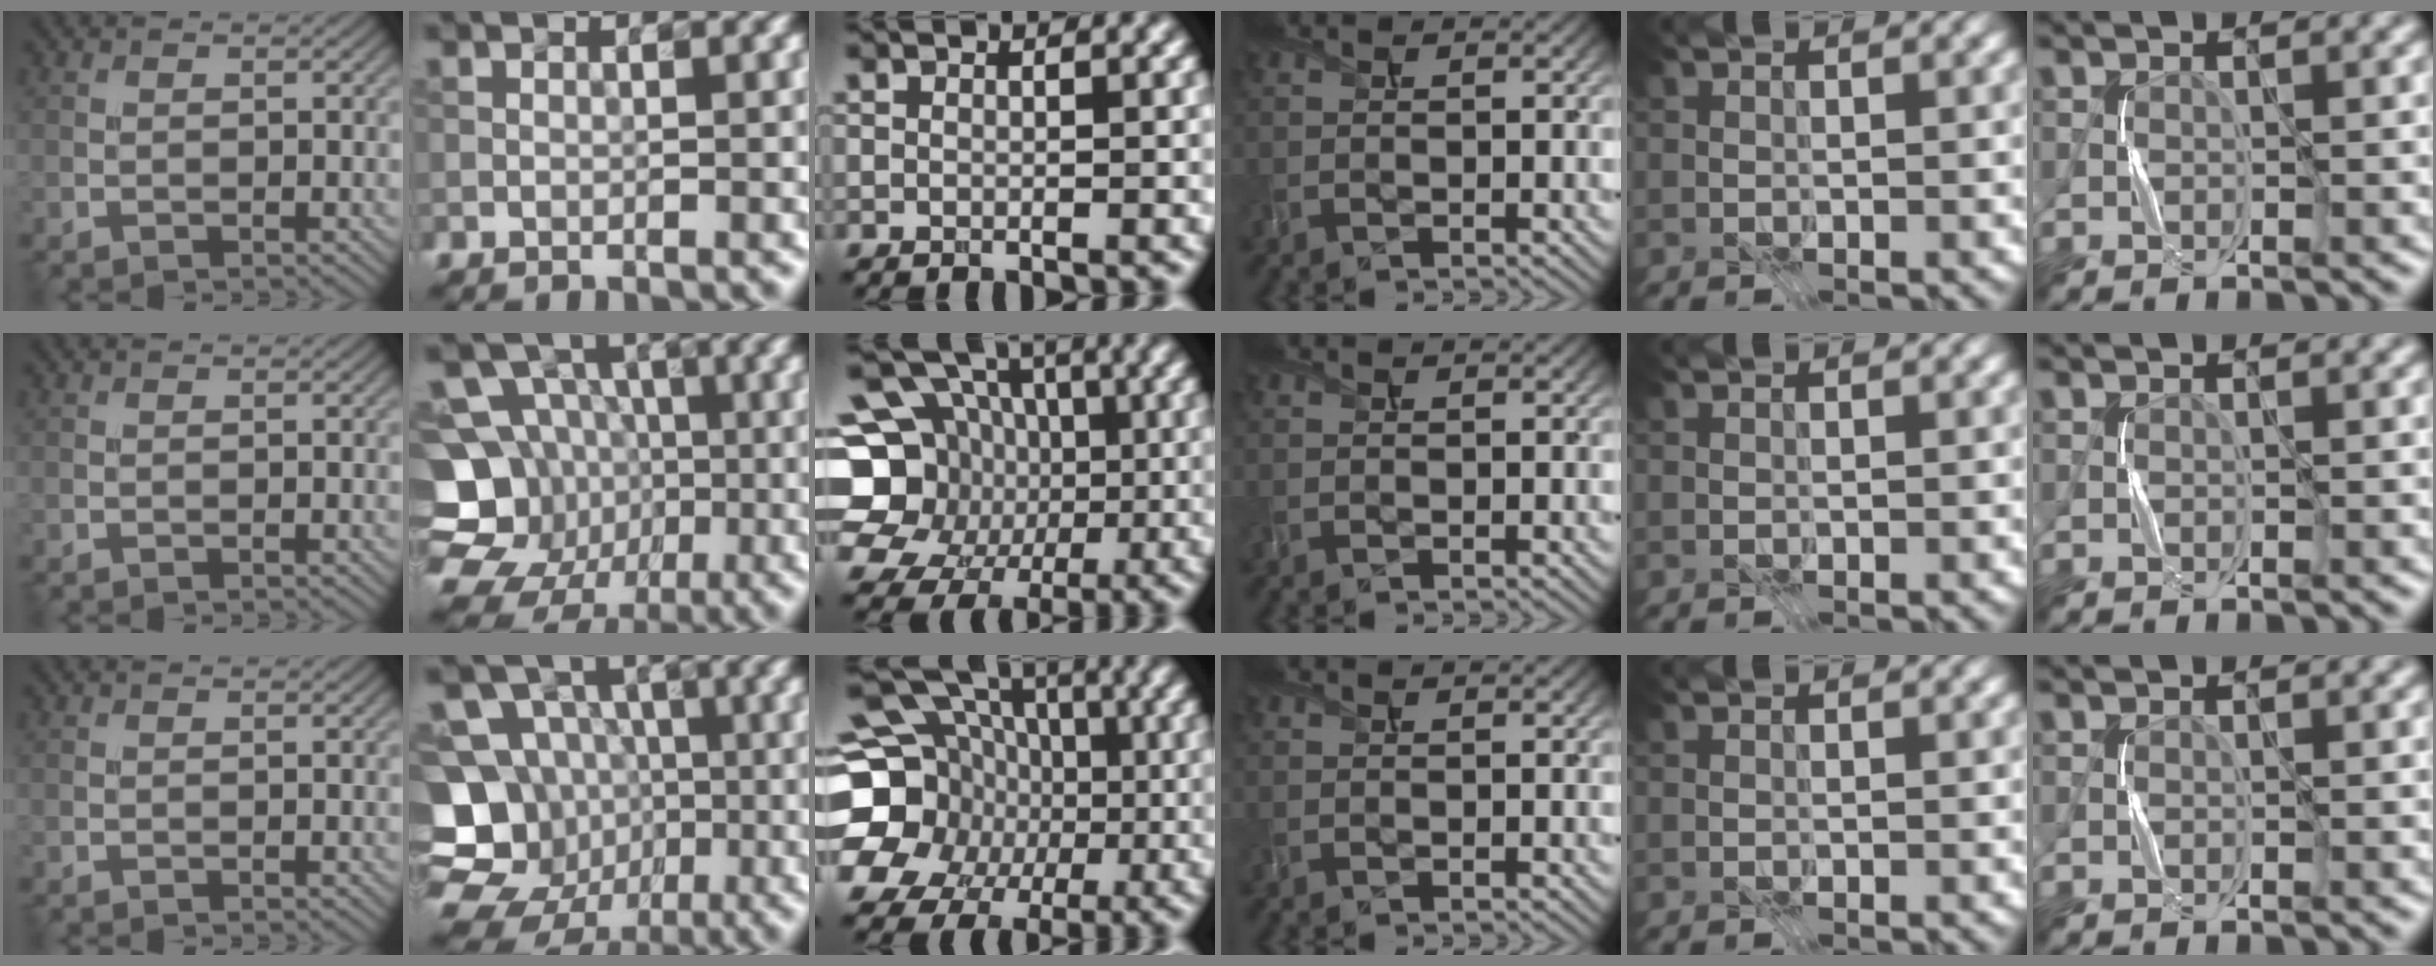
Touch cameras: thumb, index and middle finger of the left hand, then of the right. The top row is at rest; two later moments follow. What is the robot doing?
{"motion": "press", "object": "stapler"}